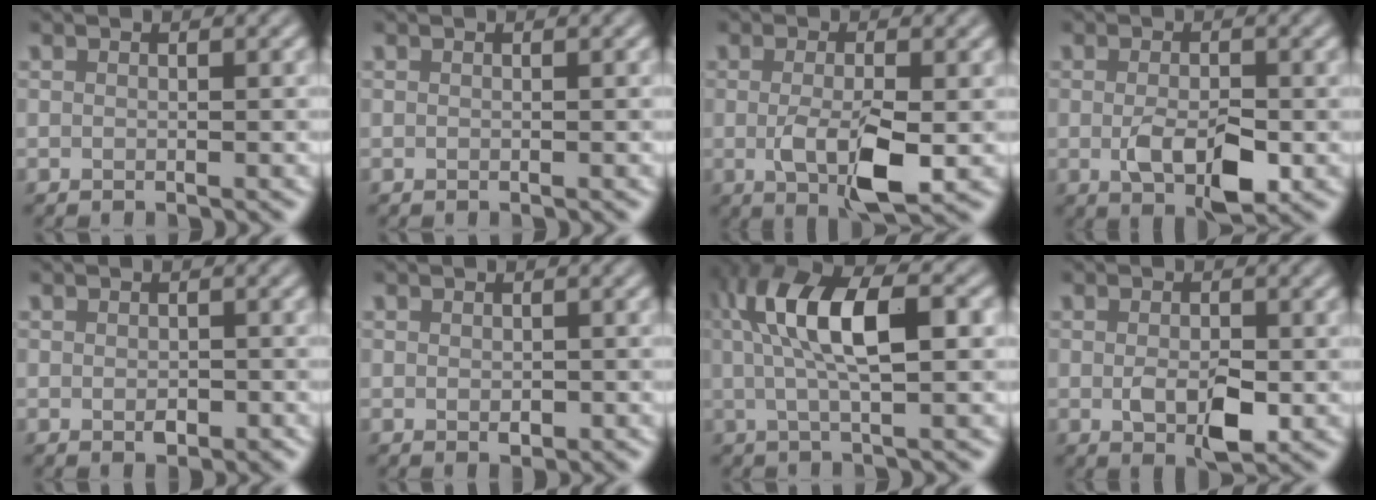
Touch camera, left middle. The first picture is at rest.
{"total": 0.0}
{"total": 5.2, "force": [-1.0, 1.8, 4.7], "torque": [-0.096, -0.013, -0.019]}
{"total": 4.4, "force": [-1.0, 2.1, 3.7], "torque": [-0.073, -0.008, -0.016]}
{"total": 1.2, "force": [-0.4, 0.8, 0.7], "torque": [-0.008, -0.004, -0.006]}
{"total": 0.8, "force": [-0.2, 0.6, 0.5], "torque": [-0.003, -0.004, -0.001]}
{"total": 8.6, "force": [1.9, 2.8, 7.9], "torque": [-0.135, 0.018, 0.025]}
{"total": 3.4, "force": [-0.6, 1.8, 2.9], "torque": [-0.053, -0.005, -0.008]}